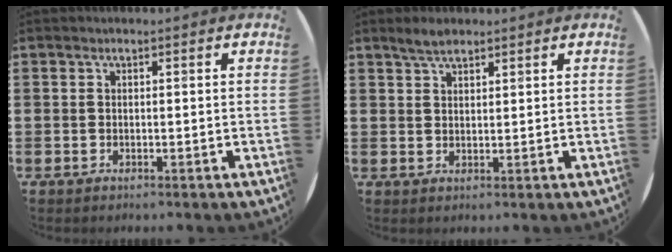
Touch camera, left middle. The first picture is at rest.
{"total": 2.5, "force": [2.2, 0.8, 1.0], "torque": [-0.015, 0.001, 0.039]}